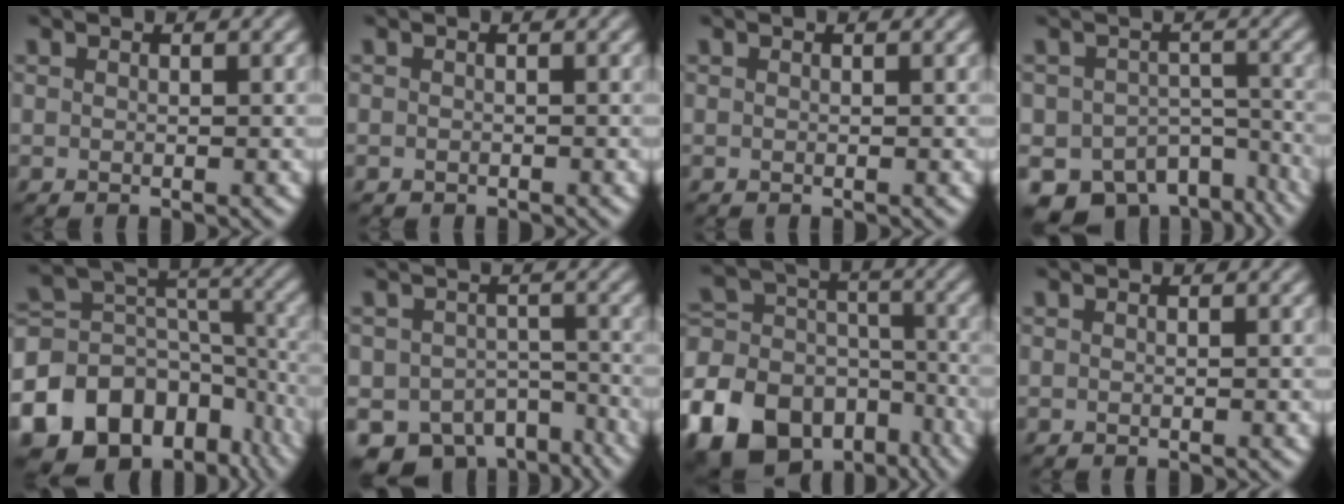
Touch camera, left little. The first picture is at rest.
{"total": 0.0}
{"total": 0.0}
{"total": 9.4, "force": [-6.8, 5.5, 3.4], "torque": [-0.039, -0.018, -0.087]}
{"total": 14.5, "force": [-7.8, 10.5, 6.3], "torque": [-0.147, -0.001, -0.117]}
{"total": 7.9, "force": [-5.7, 4.7, 2.8], "torque": [-0.033, -0.019, -0.077]}
{"total": 19.3, "force": [-11.2, 14.0, 7.2], "torque": [-0.172, -0.056, -0.181]}
{"total": 0.0}